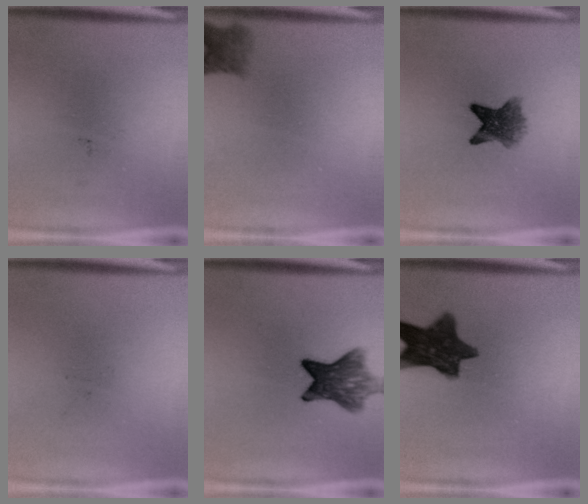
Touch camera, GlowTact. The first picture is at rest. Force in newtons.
{"total": 3.1}
{"total": 6.0}
{"total": 0.0}
{"total": 7.6}
{"total": 11.3}